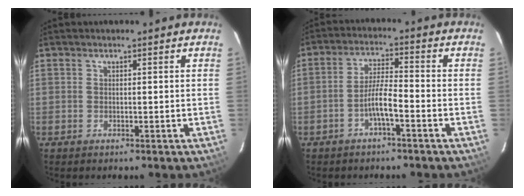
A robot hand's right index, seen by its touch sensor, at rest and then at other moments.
{"total": 5.0, "force": [-2.7, 0.5, 4.1], "torque": [-0.086, 0.008, -0.050]}